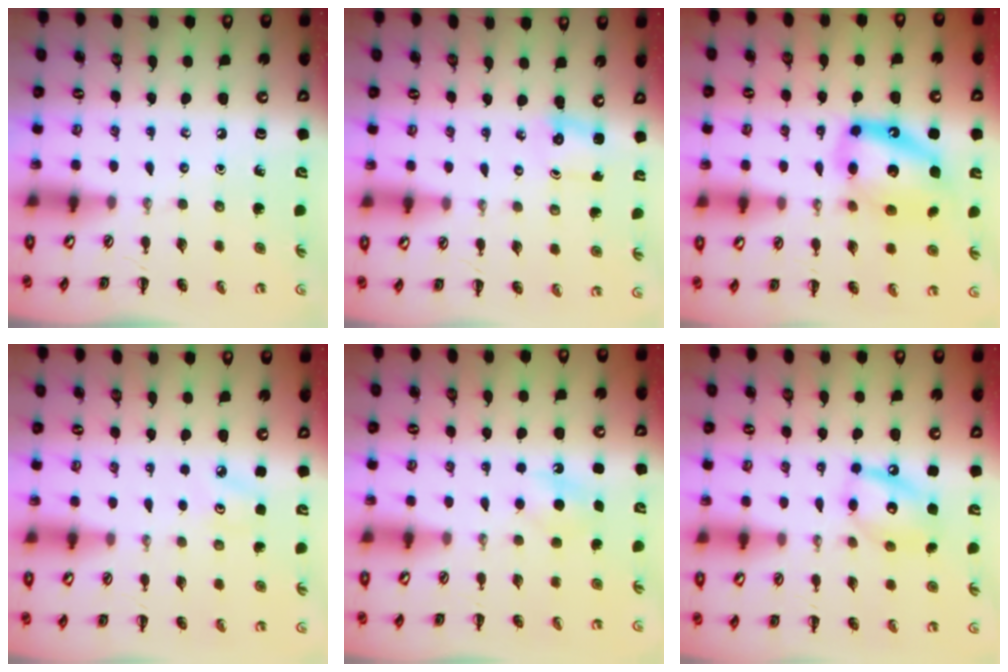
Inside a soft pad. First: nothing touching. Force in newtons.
{"total": 1.1, "press": 1.1, "slide": 0.4}
{"total": 13.7, "press": 13.3, "slide": 3.4}
{"total": 3.9, "press": 3.7, "slide": 1.1}
{"total": 6.6, "press": 6.5, "slide": 1.3}
{"total": 12.1, "press": 12.0, "slide": 1.4}